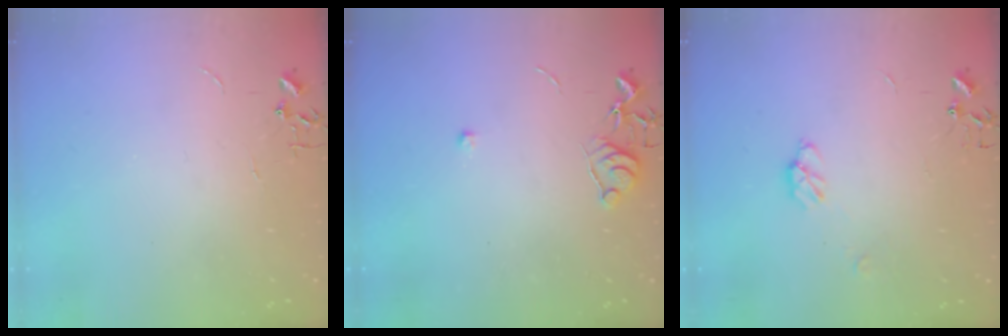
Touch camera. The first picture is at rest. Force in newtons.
{"total": 5.5, "press": 5.4, "slide": 0.8}
{"total": 5.0, "press": 4.9, "slide": 0.5}